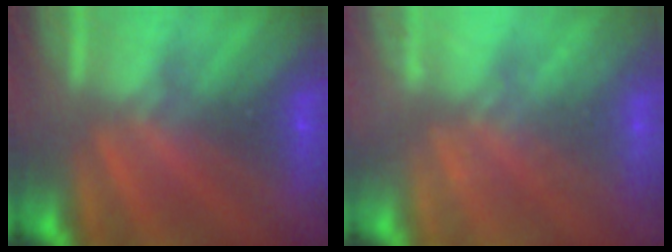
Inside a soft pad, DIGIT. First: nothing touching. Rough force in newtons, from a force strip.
{"total": 1.9}